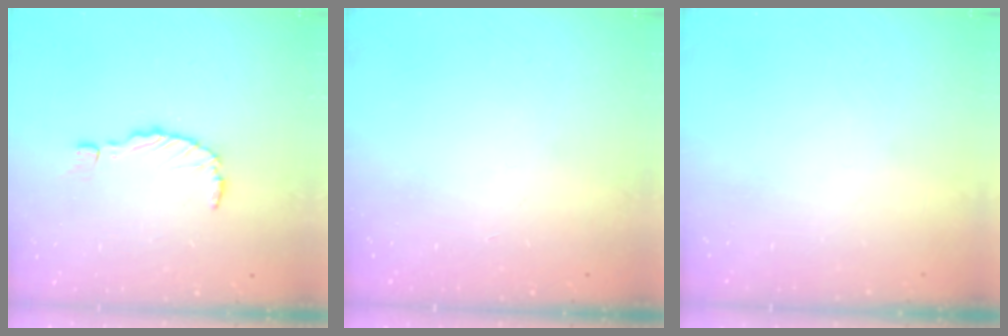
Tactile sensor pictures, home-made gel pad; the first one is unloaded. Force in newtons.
{"total": 1.4, "press": 1.4, "slide": 0.1}
{"total": 0.0}